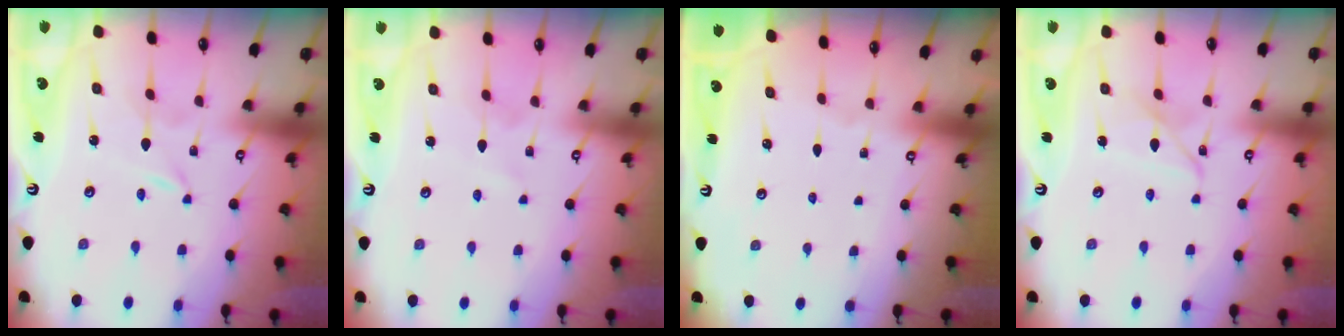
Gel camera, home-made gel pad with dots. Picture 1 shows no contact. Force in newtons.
{"total": 3.6, "press": 3.5, "slide": 0.4}
{"total": 0.0}
{"total": 7.1, "press": 7.1, "slide": 0.6}